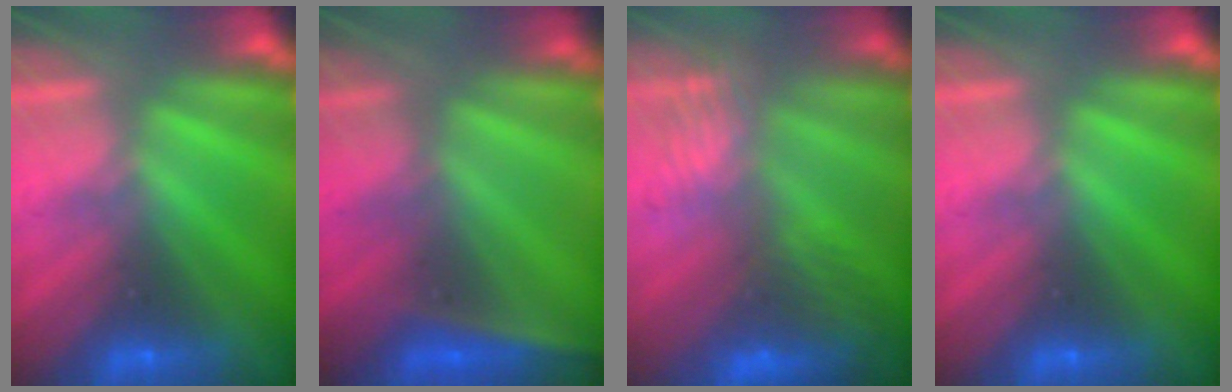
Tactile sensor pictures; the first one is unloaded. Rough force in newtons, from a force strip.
{"total": 2.7}
{"total": 9.1}
{"total": 0.0}